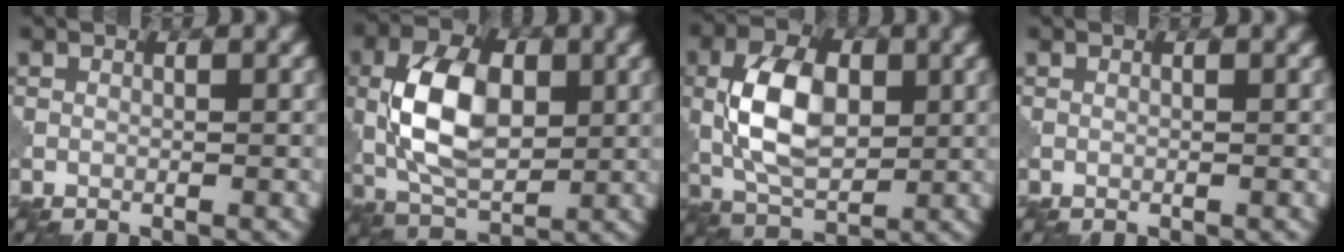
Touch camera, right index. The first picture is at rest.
{"total": 8.4, "force": [0.9, 5.1, 6.6], "torque": [-0.134, 0.003, 0.014]}
{"total": 7.2, "force": [0.8, 4.4, 5.7], "torque": [-0.117, 0.001, 0.014]}
{"total": 0.0}